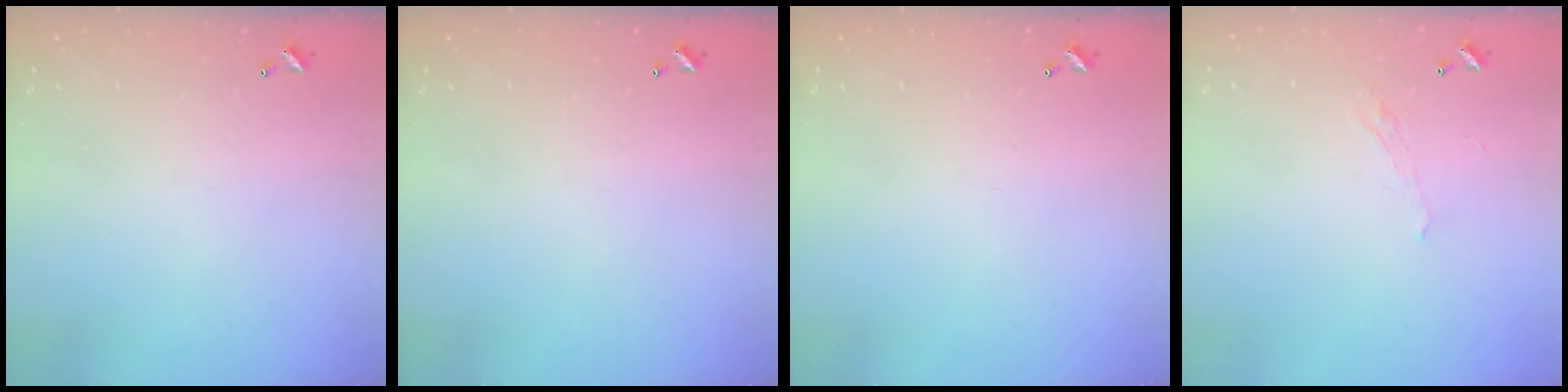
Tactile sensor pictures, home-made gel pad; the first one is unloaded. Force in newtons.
{"total": 0.0}
{"total": 0.0}
{"total": 1.1, "press": 0.8, "slide": 0.7}